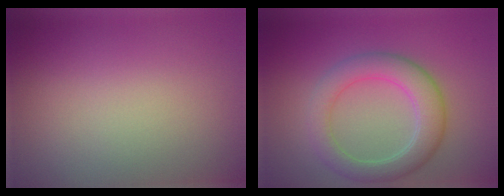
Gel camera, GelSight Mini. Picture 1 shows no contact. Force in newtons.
{"total": 4.9, "press": 4.8, "slide": 0.3}